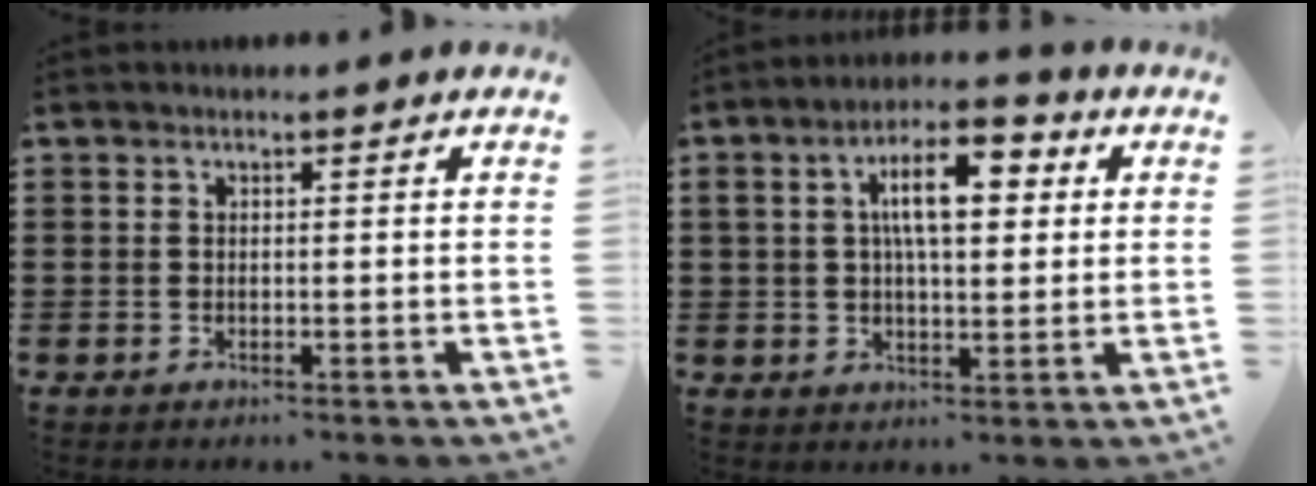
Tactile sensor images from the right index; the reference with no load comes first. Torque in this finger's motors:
{"motor_torque": [2.14, 0.00, 1.06, 0.21]}